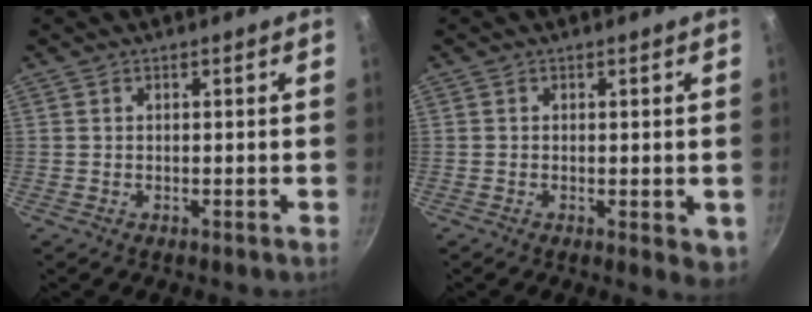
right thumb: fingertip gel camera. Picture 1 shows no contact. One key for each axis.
{"total": 3.7, "fx": -0.7, "fy": 1.4, "fz": 3.4, "tx": -0.046, "ty": -0.013, "tz": -0.008}